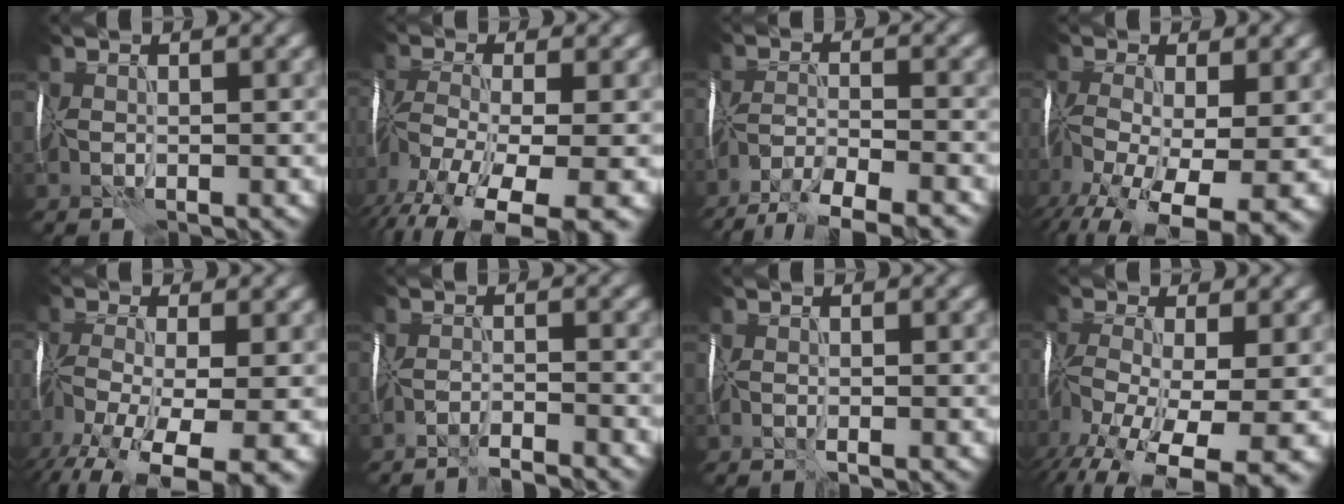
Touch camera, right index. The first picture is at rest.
{"total": 13.5, "force": [-8.2, 5.0, 9.4], "torque": [-0.193, -0.025, -0.116]}
{"total": 8.2, "force": [-7.0, 1.7, 3.9], "torque": [-0.068, -0.017, -0.113]}
{"total": 13.3, "force": [-6.5, 5.6, 10.1], "torque": [-0.207, -0.038, -0.084]}
{"total": 13.3, "force": [-7.8, 5.1, 9.5], "torque": [-0.199, -0.032, -0.104]}
{"total": 4.6, "force": [-4.4, 0.4, 1.4], "torque": [-0.022, 0.001, -0.065]}
{"total": 0.9, "force": [-0.6, 0.0, 0.7], "torque": [-0.014, -0.005, -0.011]}
{"total": 14.8, "force": [-8.2, 6.0, 10.7], "torque": [-0.217, -0.038, -0.102]}